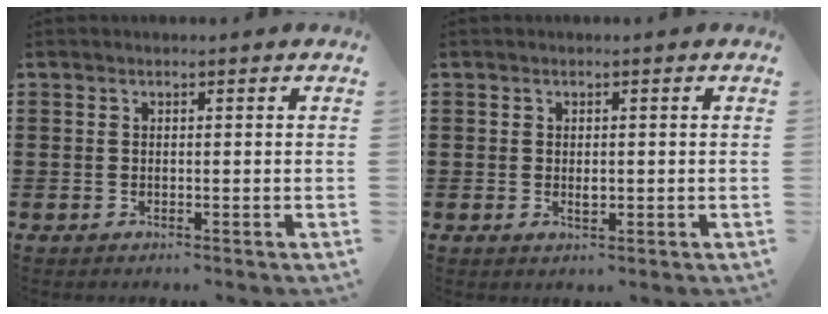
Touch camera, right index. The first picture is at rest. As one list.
[{"total": 1.3, "force": [0.0, 0.7, 1.1], "torque": [-0.021, 0.003, 0.000]}]